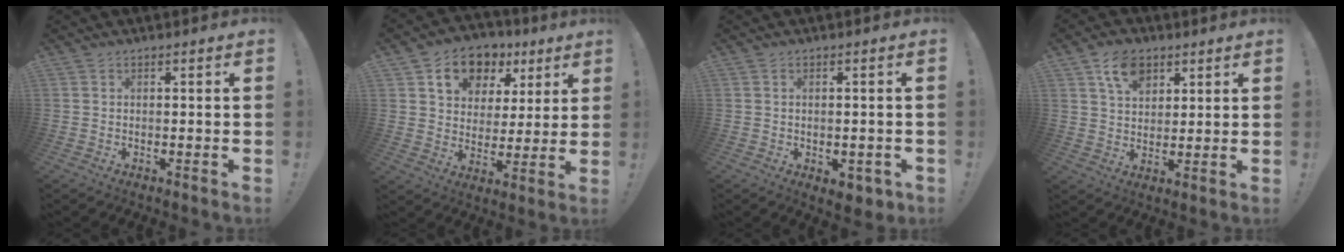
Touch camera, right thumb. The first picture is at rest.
{"total": 13.3, "force": [6.8, 9.9, 5.8], "torque": [-0.091, -0.028, 0.128]}
{"total": 3.6, "force": [-1.0, 2.1, 2.8], "torque": [-0.030, 0.003, -0.011]}
{"total": 9.4, "force": [5.2, 6.3, 4.7], "torque": [-0.078, -0.012, 0.098]}